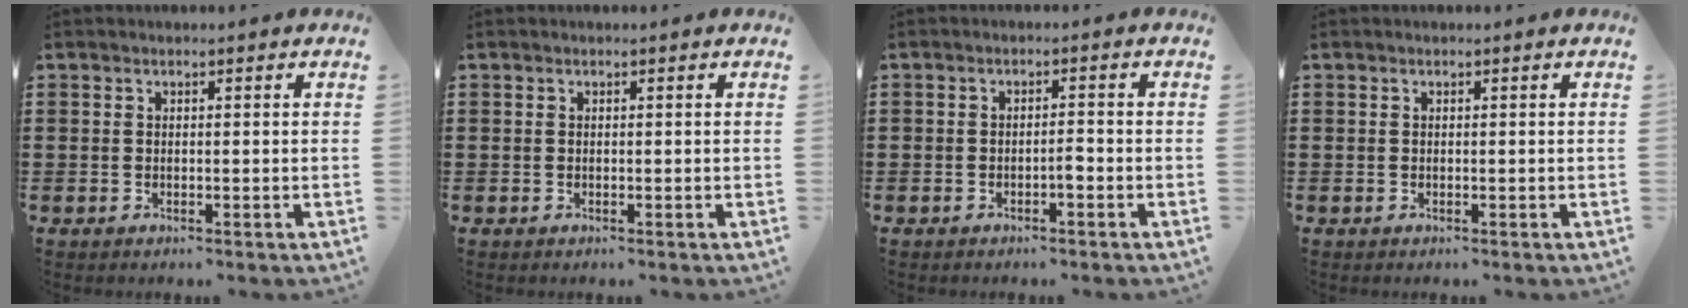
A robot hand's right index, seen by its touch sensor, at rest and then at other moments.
{"total": 0.0}
{"total": 1.7, "force": [-1.0, 0.4, 1.4], "torque": [-0.027, -0.001, -0.018]}
{"total": 0.0}